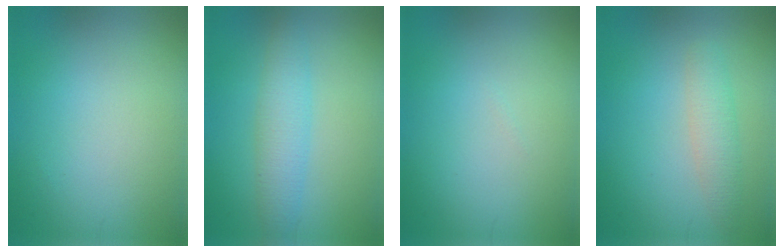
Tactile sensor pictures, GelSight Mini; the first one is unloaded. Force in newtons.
{"total": 3.4, "press": 3.4, "slide": 0.1}
{"total": 0.0}
{"total": 2.4, "press": 2.4, "slide": 0.2}